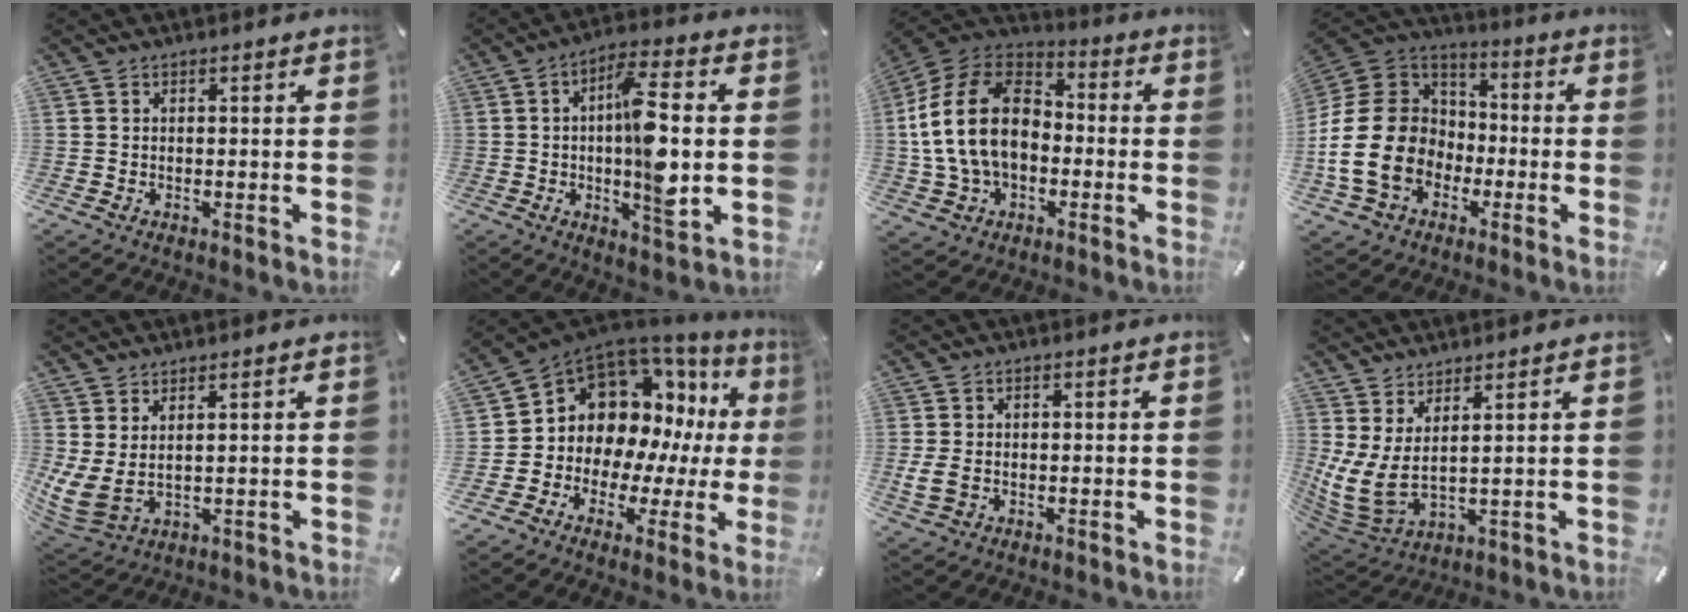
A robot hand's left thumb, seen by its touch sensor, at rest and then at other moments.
{"total": 14.0, "force": [-0.3, 4.2, 13.4], "torque": [-0.221, -0.014, -0.012]}
{"total": 18.5, "force": [-1.6, 13.8, 12.2], "torque": [-0.271, 0.024, -0.035]}
{"total": 20.1, "force": [-5.3, 16.5, 10.0], "torque": [-0.215, 0.036, -0.090]}
{"total": 6.1, "force": [1.9, 2.9, 5.0], "torque": [-0.125, -0.032, 0.038]}
{"total": 11.6, "force": [4.3, 9.6, 4.9], "torque": [-0.096, -0.062, 0.089]}
{"total": 4.0, "force": [-0.4, 2.9, 2.7], "torque": [-0.046, 0.001, -0.008]}
{"total": 7.5, "force": [2.1, 3.2, 6.4], "torque": [-0.161, -0.044, 0.043]}